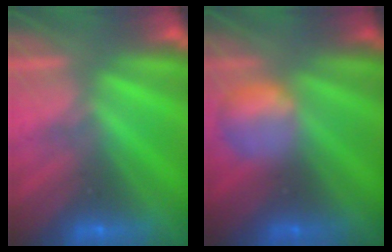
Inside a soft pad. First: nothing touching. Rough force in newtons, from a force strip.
{"total": 2.4}